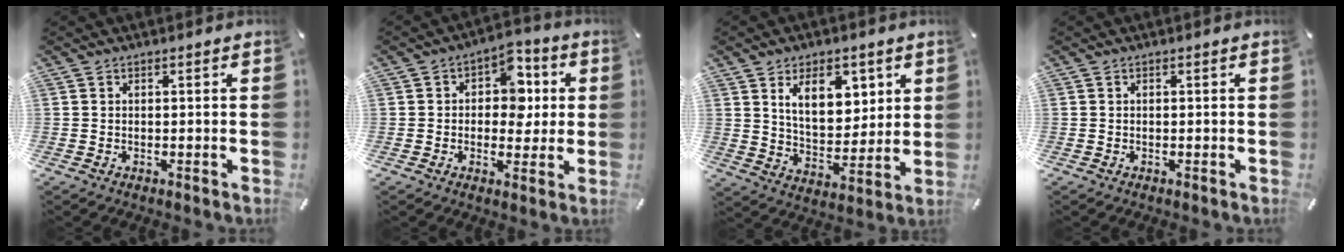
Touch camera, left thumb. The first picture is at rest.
{"total": 8.7, "force": [0.8, 6.8, 5.4], "torque": [-0.065, 0.005, 0.009]}
{"total": 11.9, "force": [6.3, 7.0, 7.3], "torque": [-0.111, -0.019, 0.109]}
{"total": 0.0}